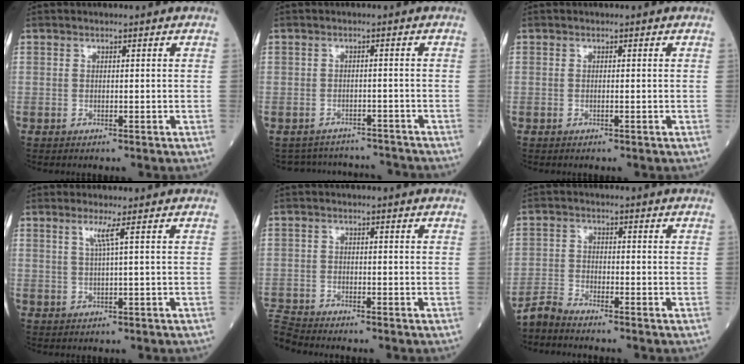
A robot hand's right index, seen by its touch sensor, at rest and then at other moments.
{"total": 8.1, "force": [-7.7, 2.3, -0.5], "torque": [0.004, 0.027, -0.093]}
{"total": 0.0}
{"total": 2.2, "force": [0.9, -0.8, 1.8], "torque": [-0.042, -0.003, 0.022]}
{"total": 4.3, "force": [-4.3, -0.3, -0.2], "torque": [-0.002, -0.014, -0.085]}
{"total": 2.9, "force": [-2.9, -0.1, 0.2], "torque": [-0.007, -0.016, -0.062]}